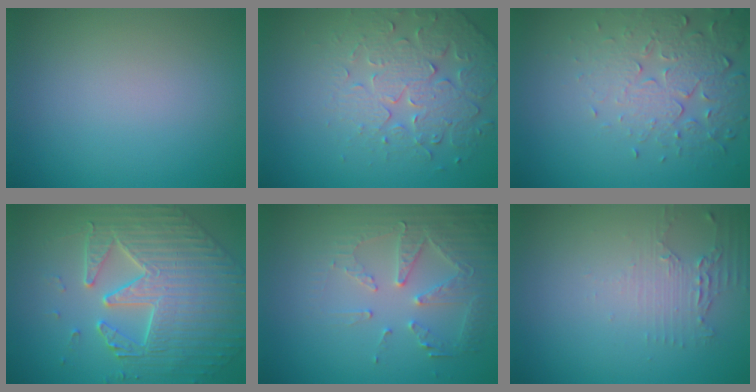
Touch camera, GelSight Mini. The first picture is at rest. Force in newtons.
{"total": 4.2, "press": 4.0, "slide": 1.3}
{"total": 5.0, "press": 3.6, "slide": 3.4}
{"total": 5.8, "press": 5.3, "slide": 2.5}
{"total": 4.1, "press": 3.7, "slide": 1.7}
{"total": 2.2, "press": 1.7, "slide": 1.4}